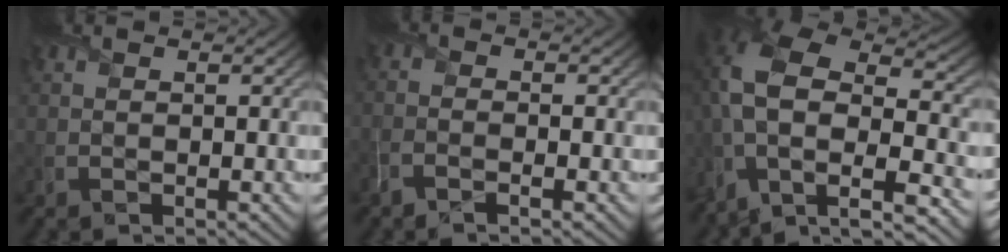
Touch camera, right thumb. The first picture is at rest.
{"total": 2.5, "force": [-1.8, 0.6, 1.7], "torque": [-0.045, -0.008, -0.046]}
{"total": 15.5, "force": [-4.4, 9.5, 11.3], "torque": [-0.270, -0.030, -0.063]}